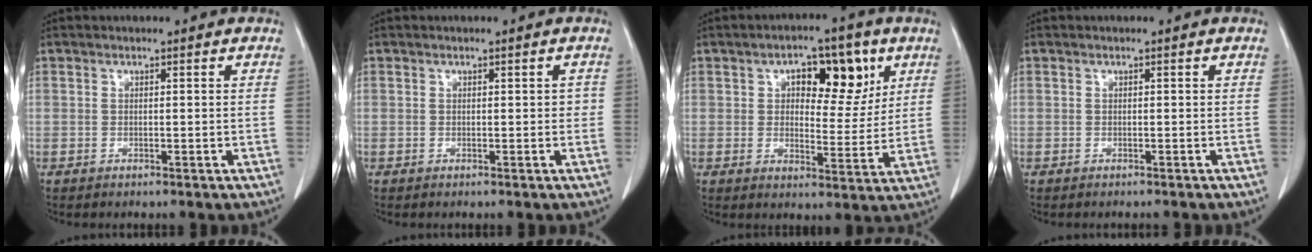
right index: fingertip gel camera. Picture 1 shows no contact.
{"total": 1.0, "force": [0.0, 0.7, 0.7], "torque": [-0.006, 0.011, 0.003]}
{"total": 9.7, "force": [4.1, 4.6, 7.5], "torque": [-0.097, 0.016, 0.060]}
{"total": 1.1, "force": [-1.1, 0.3, 0.2], "torque": [-0.005, -0.001, -0.016]}